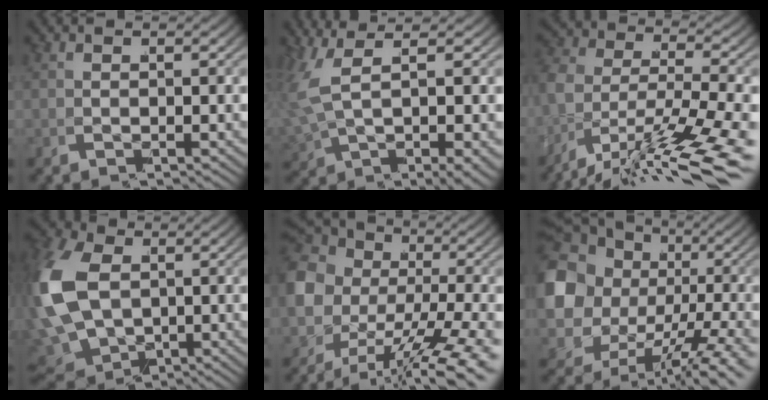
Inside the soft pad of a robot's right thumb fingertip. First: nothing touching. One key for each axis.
{"total": 7.3, "fx": 2.5, "fy": 3.0, "fz": 6.2, "tx": -0.119, "ty": 0.004, "tz": 0.050}
{"total": 10.3, "fx": -4.9, "fy": 5.1, "fz": 7.4, "tx": -0.132, "ty": -0.045, "tz": -0.050}
{"total": 12.3, "fx": -0.3, "fy": 9.5, "fz": 7.7, "tx": -0.211, "ty": -0.054, "tz": 0.028}
{"total": 12.1, "fx": -0.2, "fy": 9.2, "fz": 7.9, "tx": -0.153, "ty": -0.029, "tz": 0.010}
{"total": 12.9, "fx": -1.2, "fy": 10.6, "fz": 7.3, "tx": -0.174, "ty": -0.058, "tz": 0.012}